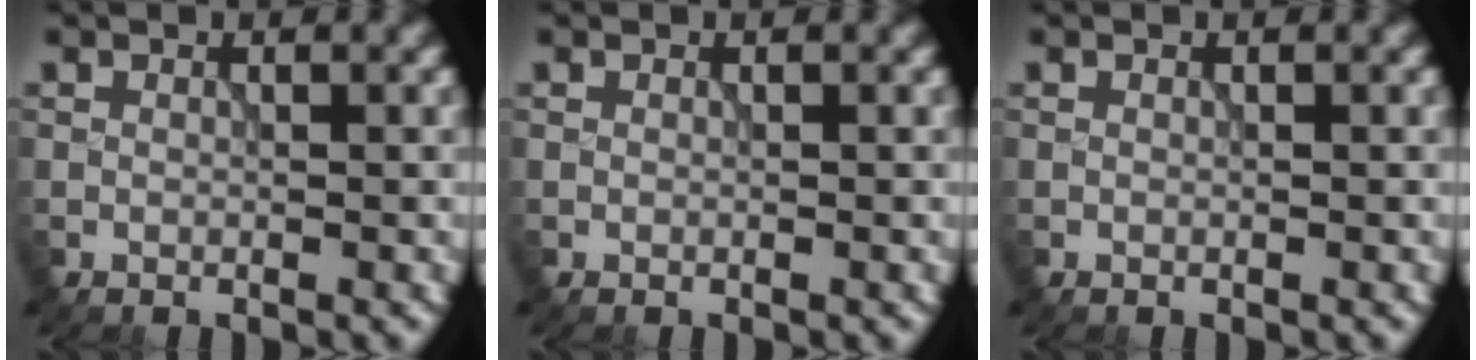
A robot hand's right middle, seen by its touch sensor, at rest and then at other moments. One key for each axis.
{"total": 0.0}
{"total": 0.0}